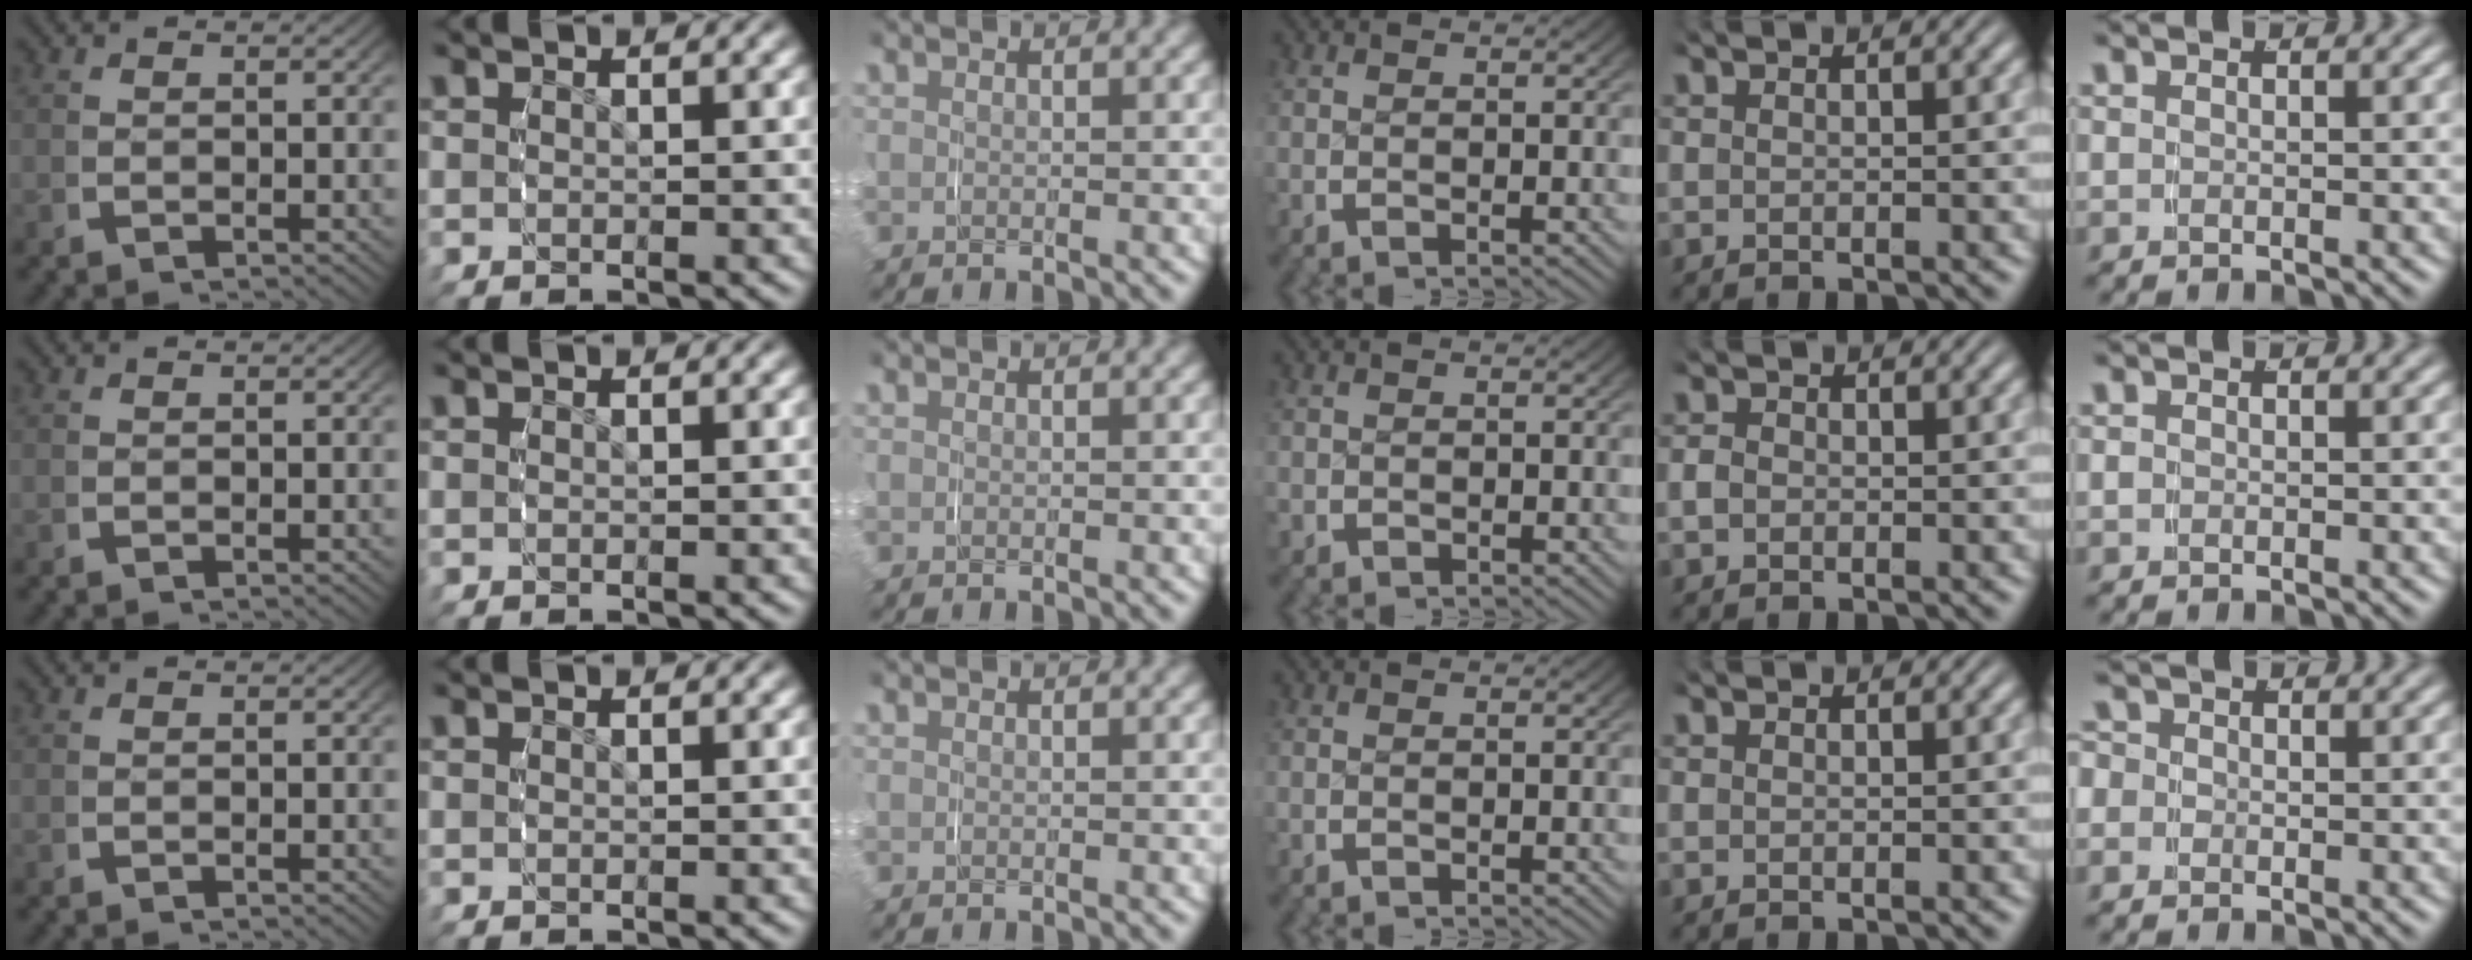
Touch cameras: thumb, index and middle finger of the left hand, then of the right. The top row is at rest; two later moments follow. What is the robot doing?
{"motion": "grasp_and_lifting", "object": "paper towel"}